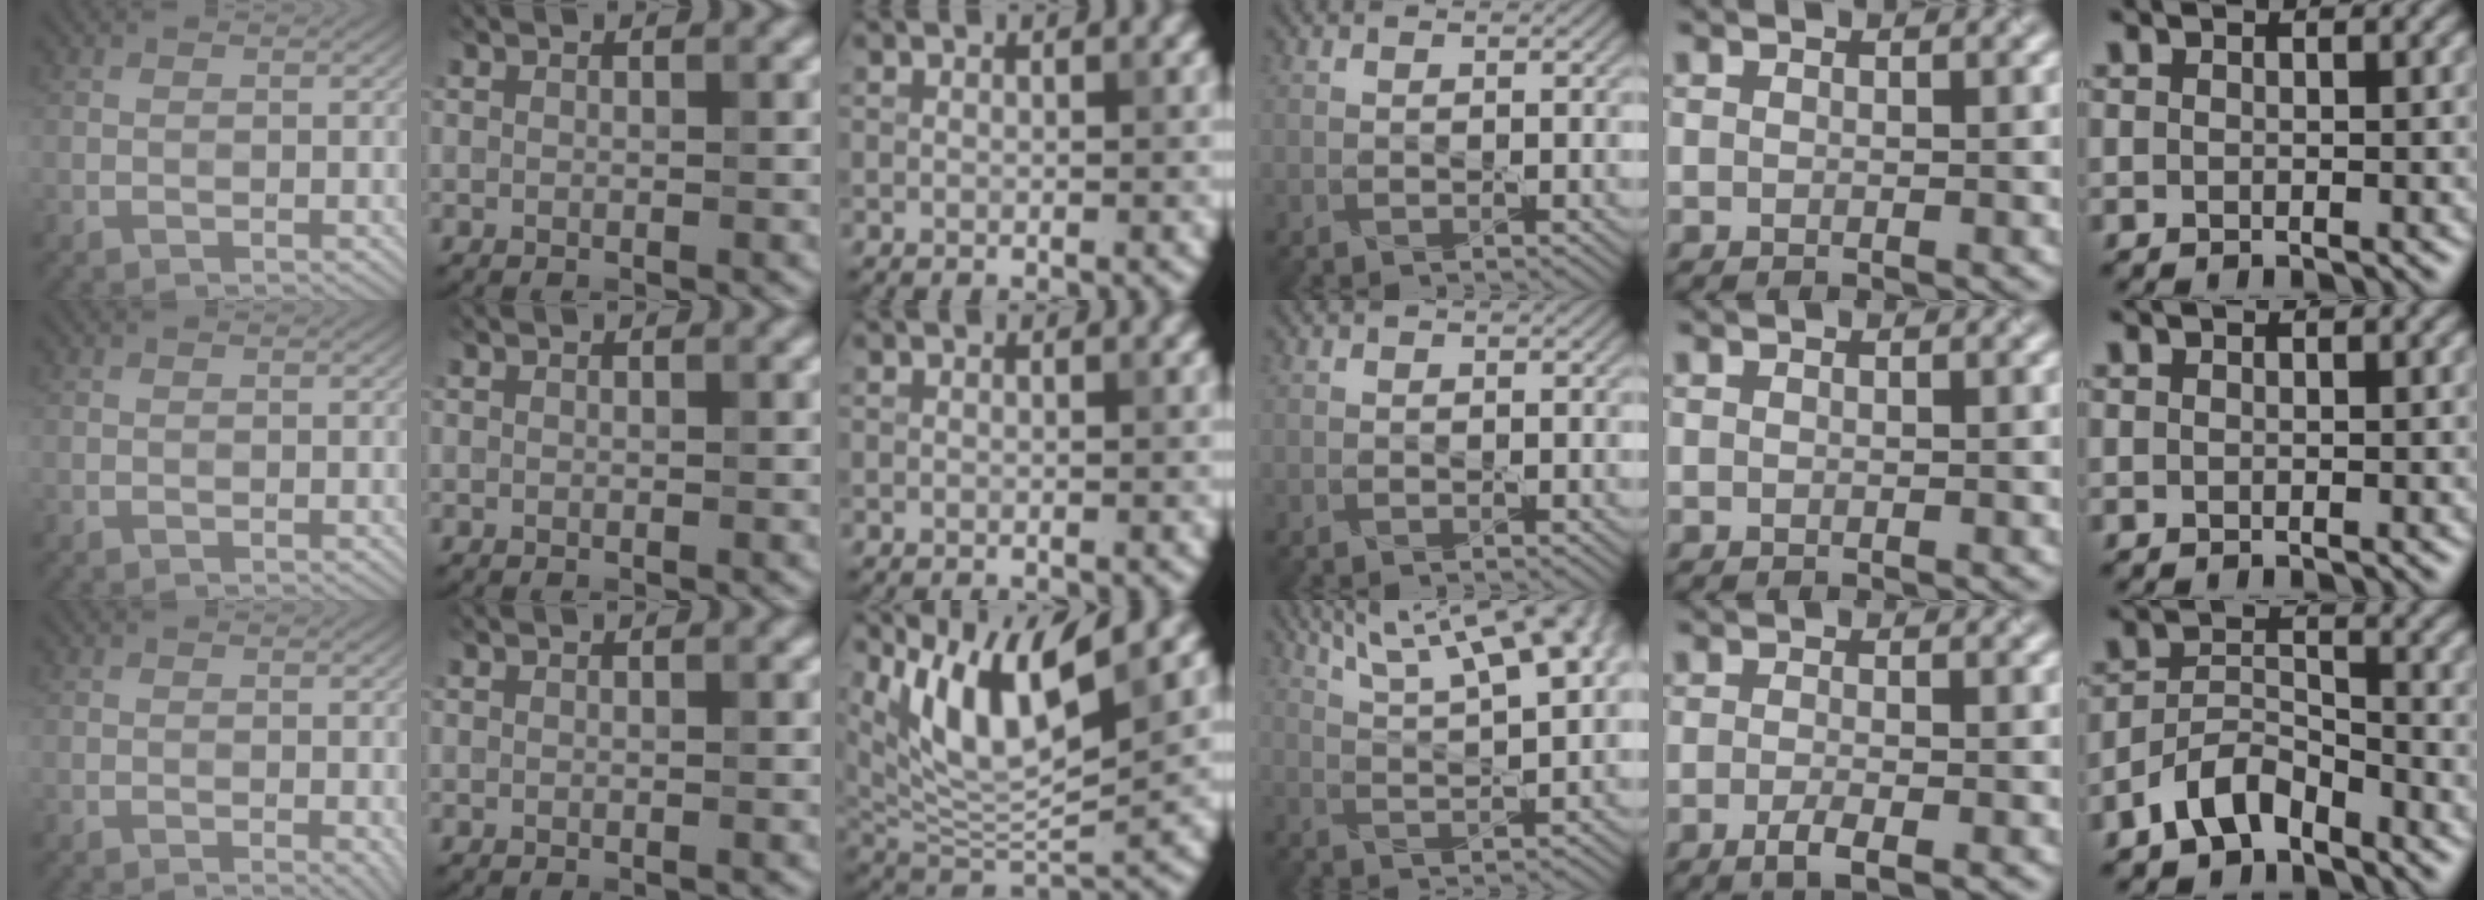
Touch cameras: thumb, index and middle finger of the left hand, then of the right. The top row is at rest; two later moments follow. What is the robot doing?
{"motion": "pour", "object": "sugar"}